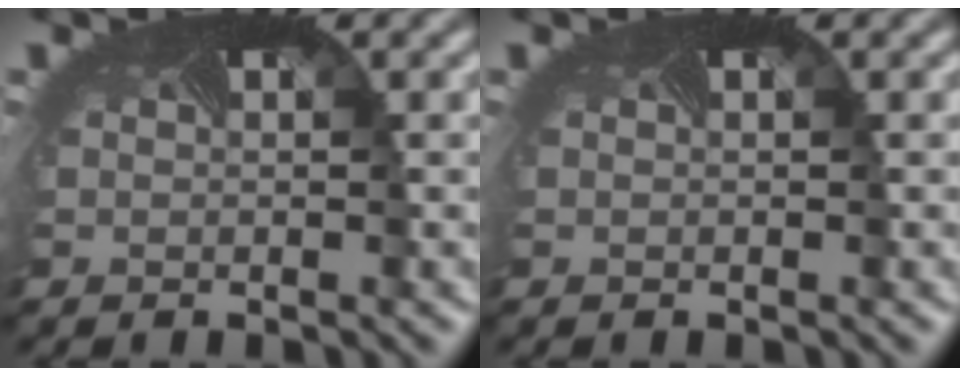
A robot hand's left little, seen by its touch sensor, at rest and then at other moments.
{"total": 0.0}